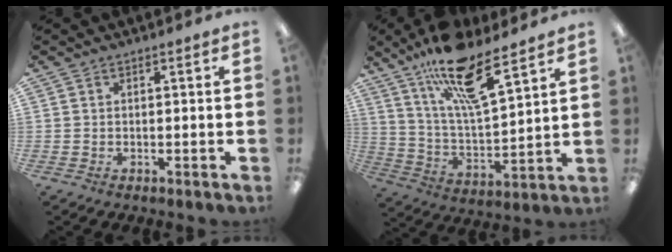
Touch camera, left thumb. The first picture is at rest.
{"total": 17.7, "force": [12.6, 4.7, 11.5], "torque": [-0.201, -0.070, 0.210]}